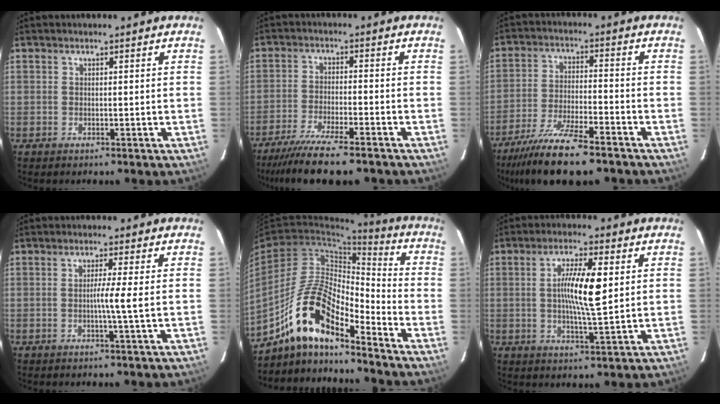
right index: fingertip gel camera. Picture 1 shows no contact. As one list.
[{"total": 11.5, "force": [-9.6, 0.5, 6.4], "torque": [-0.098, -0.028, -0.153]}, {"total": 12.1, "force": [-9.4, 1.2, 7.4], "torque": [-0.130, -0.028, -0.162]}, {"total": 3.1, "force": [-0.3, -1.2, 2.9], "torque": [-0.049, -0.003, -0.007]}, {"total": 13.3, "force": [-10.0, 3.3, 8.3], "torque": [-0.159, 0.028, -0.180]}, {"total": 8.7, "force": [1.3, 0.7, 8.6], "torque": [-0.157, -0.001, 0.021]}]